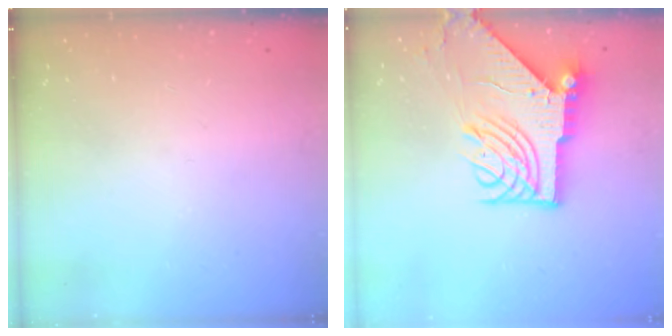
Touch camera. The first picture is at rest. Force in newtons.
{"total": 14.3, "press": 14.2, "slide": 1.7}